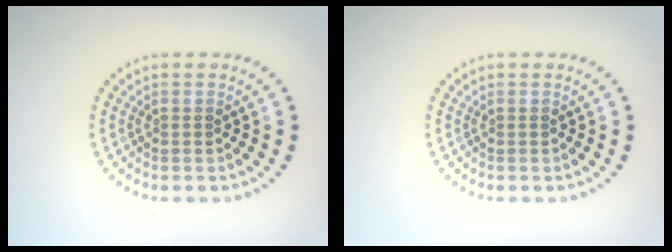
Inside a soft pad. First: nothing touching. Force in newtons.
{"total": 0.0}